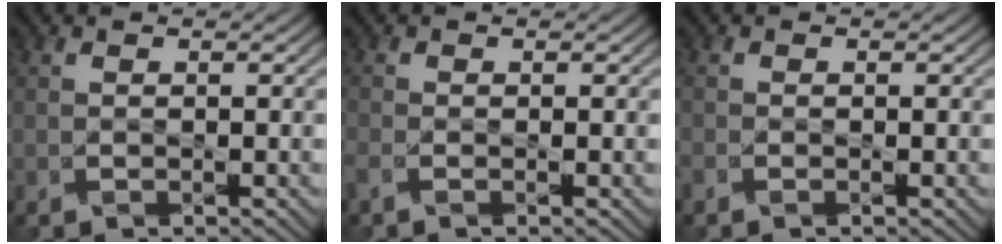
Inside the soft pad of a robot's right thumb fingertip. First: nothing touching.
{"total": 1.5, "force": [-1.0, 0.6, 1.0], "torque": [-0.035, -0.006, -0.027]}
{"total": 0.9, "force": [-0.7, 0.3, 0.4], "torque": [-0.015, -0.004, -0.018]}